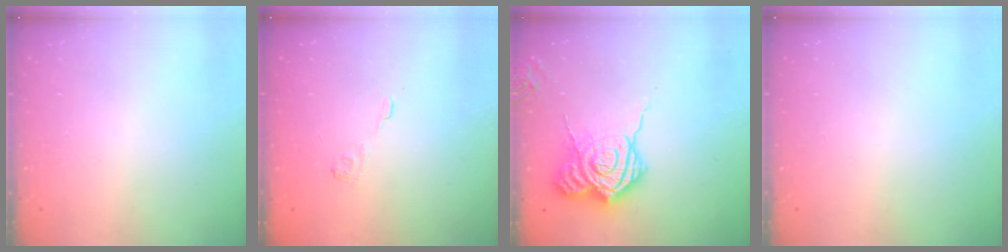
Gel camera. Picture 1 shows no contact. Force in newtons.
{"total": 3.4, "press": 3.1, "slide": 1.6}
{"total": 15.1, "press": 15.0, "slide": 1.2}
{"total": 0.0}